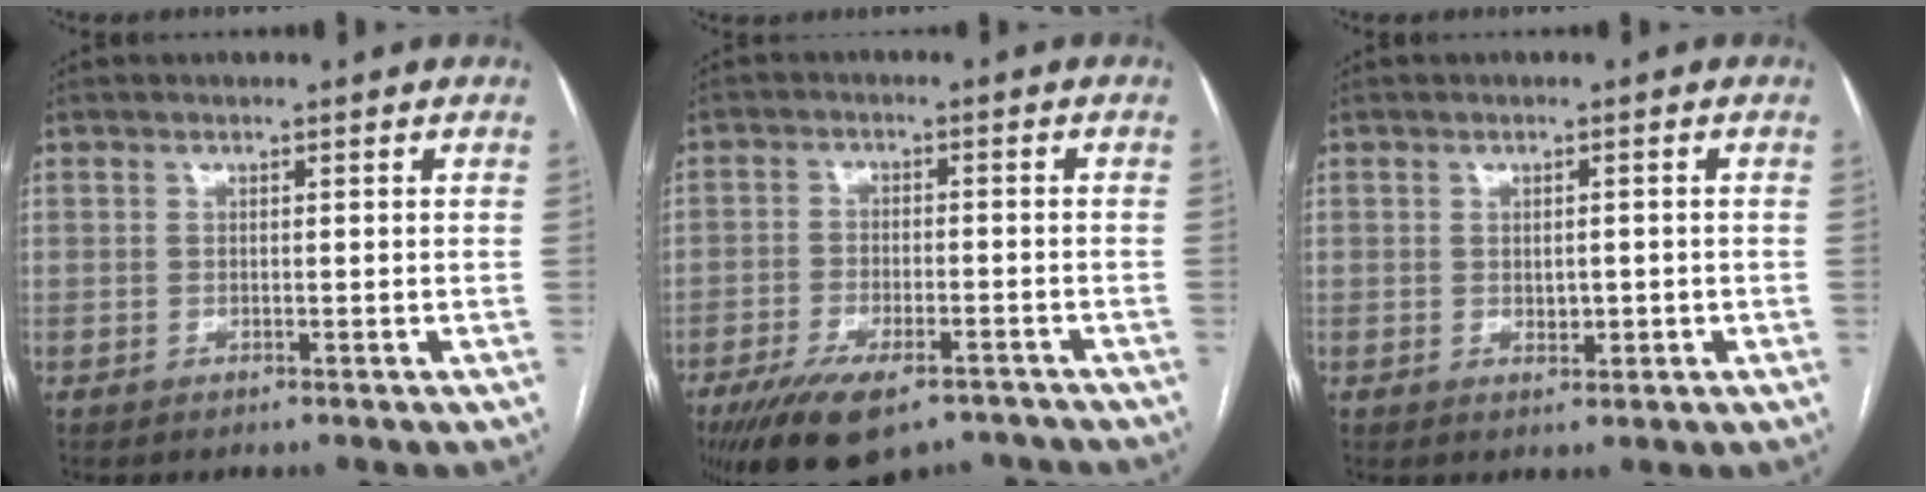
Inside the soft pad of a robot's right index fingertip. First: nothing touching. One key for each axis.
{"total": 13.6, "fx": -10.0, "fy": 5.2, "fz": 7.6, "tx": -0.137, "ty": -0.012, "tz": -0.157}
{"total": 2.0, "fx": -0.3, "fy": 1.2, "fz": 1.6, "tx": -0.025, "ty": -0.002, "tz": 0.001}